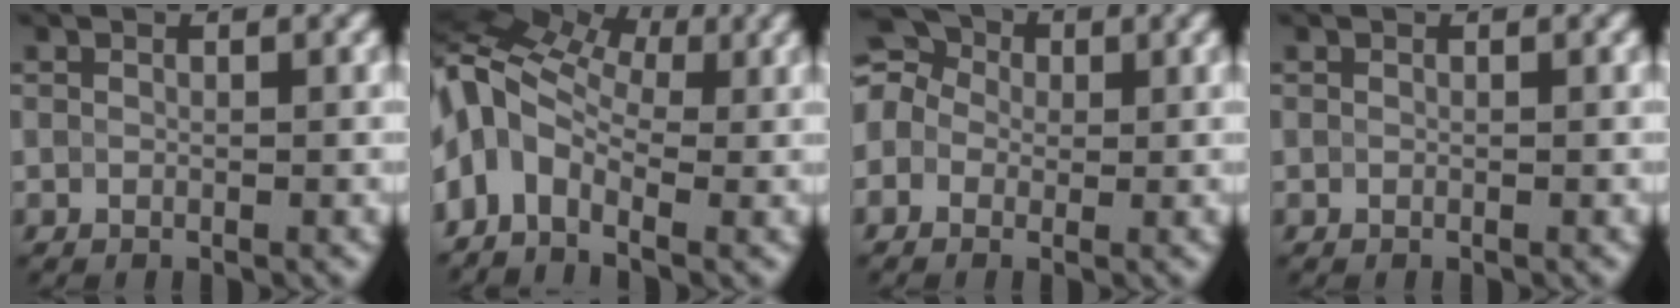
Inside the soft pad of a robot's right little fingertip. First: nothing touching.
{"total": 9.7, "force": [0.2, 6.5, 7.1], "torque": [-0.158, 0.012, -0.016]}
{"total": 6.4, "force": [0.8, 5.4, 3.3], "torque": [-0.058, 0.037, -0.032]}
{"total": 0.0}